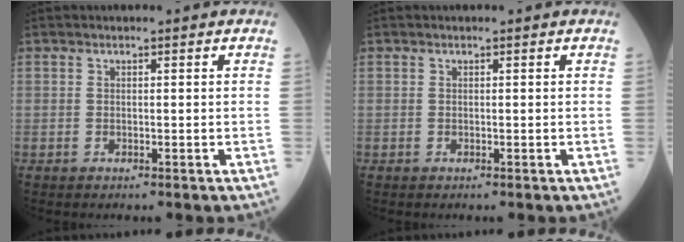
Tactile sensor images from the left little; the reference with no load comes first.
{"total": 0.0}